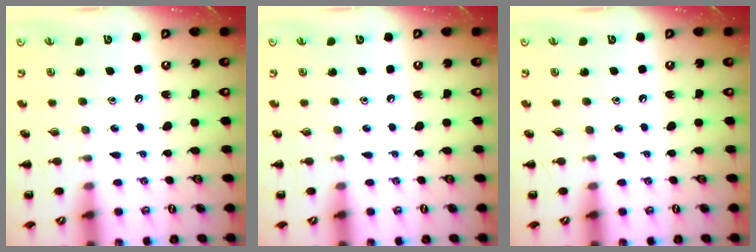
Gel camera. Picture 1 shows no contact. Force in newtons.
{"total": 0.0}
{"total": 0.0}